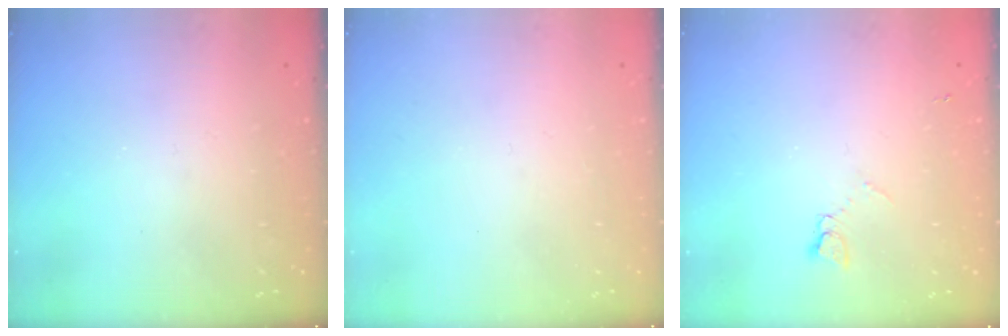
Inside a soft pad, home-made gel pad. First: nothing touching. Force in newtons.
{"total": 0.0}
{"total": 3.8, "press": 3.7, "slide": 0.6}